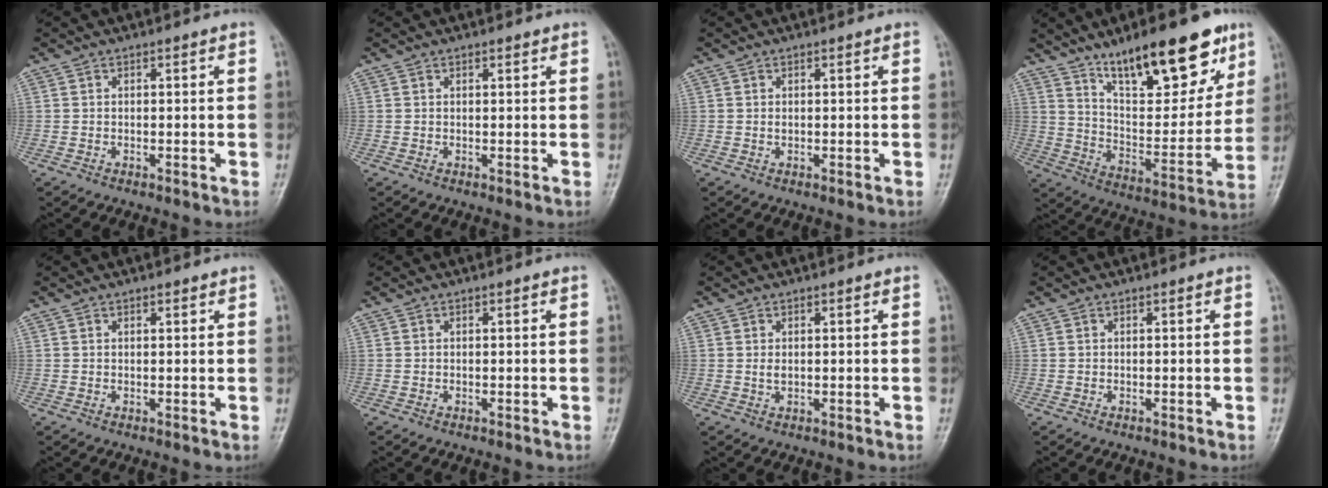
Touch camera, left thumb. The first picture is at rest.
{"total": 0.8, "force": [0.6, 0.3, 0.5], "torque": [-0.008, -0.003, 0.009]}
{"total": 0.7, "force": [0.4, 0.3, 0.6], "torque": [-0.007, -0.001, 0.007]}
{"total": 21.8, "force": [14.0, 7.6, 14.9], "torque": [-0.183, -0.062, 0.231]}
{"total": 1.0, "force": [0.8, 0.4, 0.6], "torque": [-0.008, -0.004, 0.011]}
{"total": 0.0}
{"total": 1.5, "force": [0.5, 0.8, 1.2], "torque": [-0.019, -0.003, 0.013]}
{"total": 0.0}